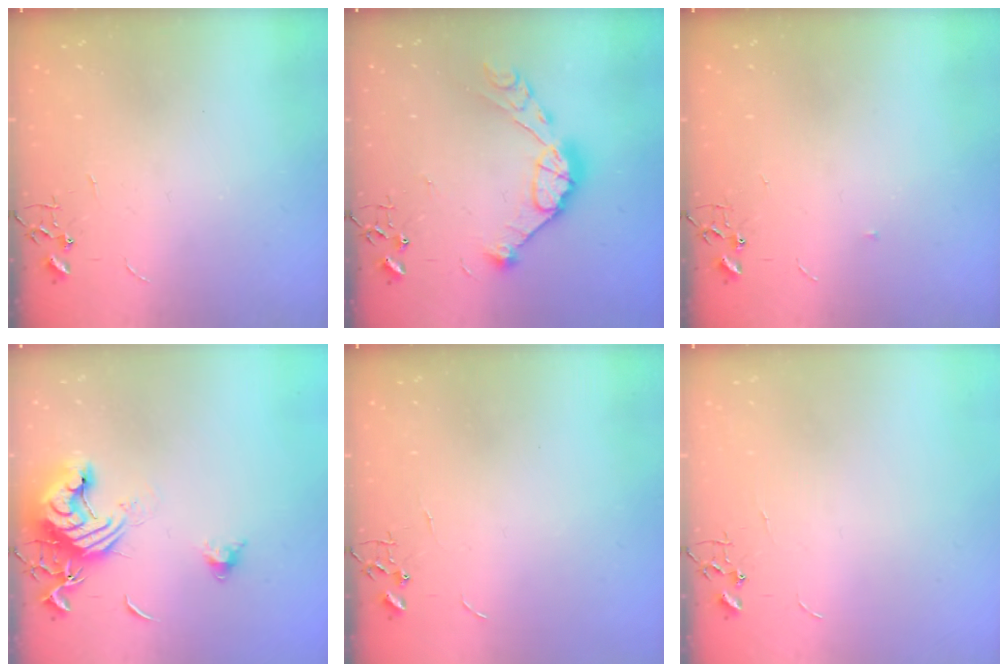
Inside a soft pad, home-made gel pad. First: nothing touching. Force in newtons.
{"total": 12.9, "press": 12.9, "slide": 1.0}
{"total": 3.2, "press": 3.1, "slide": 0.8}
{"total": 13.5, "press": 13.4, "slide": 1.7}
{"total": 0.0}
{"total": 0.0}